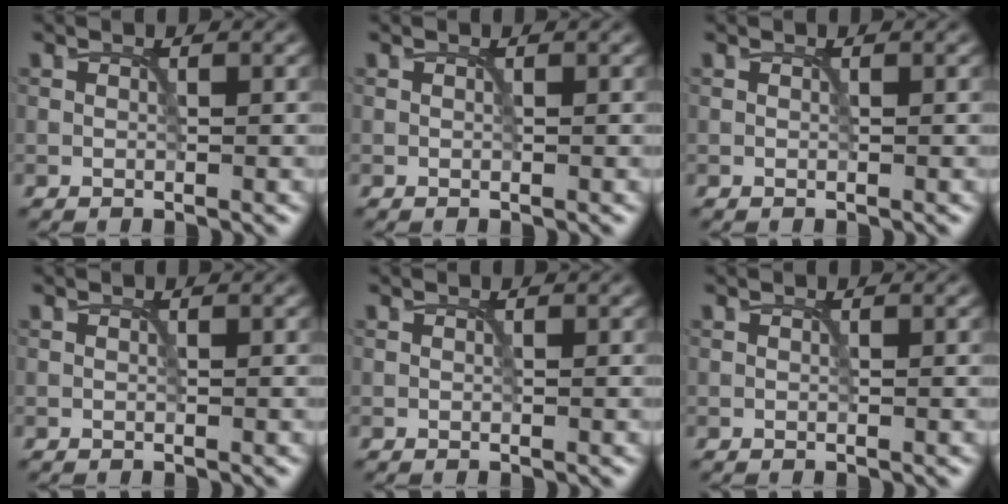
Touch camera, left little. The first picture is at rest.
{"total": 0.0}
{"total": 0.0}
{"total": 0.0}
{"total": 0.0}
{"total": 0.0}